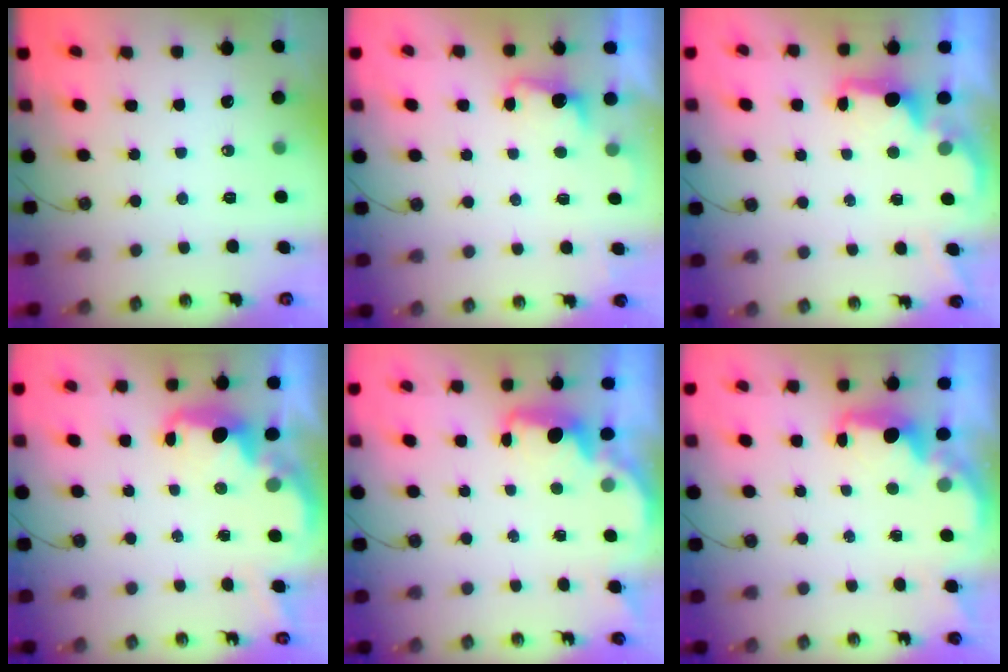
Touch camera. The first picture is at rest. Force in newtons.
{"total": 2.6, "press": 2.4, "slide": 1.0}
{"total": 2.1, "press": 1.9, "slide": 0.8}
{"total": 2.9, "press": 2.9, "slide": 0.5}
{"total": 2.0, "press": 1.9, "slide": 0.7}
{"total": 2.3, "press": 2.2, "slide": 0.7}